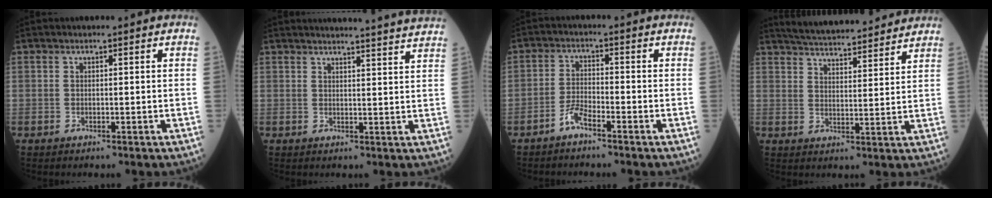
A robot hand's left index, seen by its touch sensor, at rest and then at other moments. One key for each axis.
{"total": 14.3, "fx": 13.8, "fy": -1.1, "fz": 3.4, "tx": -0.045, "ty": -0.039, "tz": 0.151}
{"total": 3.2, "fx": -2.5, "fy": 0.4, "fz": 1.9, "tx": -0.044, "ty": -0.002, "tz": -0.054}
{"total": 15.8, "fx": 14.8, "fy": 1.9, "fz": 5.4, "tx": -0.086, "ty": 0.022, "tz": 0.212}